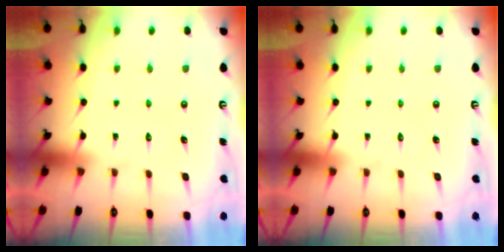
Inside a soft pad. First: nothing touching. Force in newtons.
{"total": 0.0}